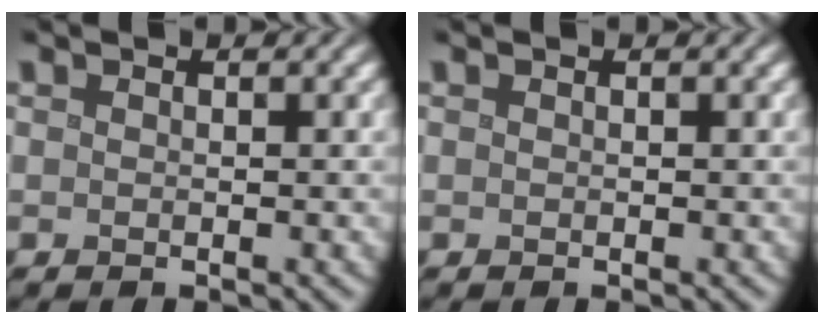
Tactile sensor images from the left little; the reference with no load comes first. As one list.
[{"total": 0.0}]